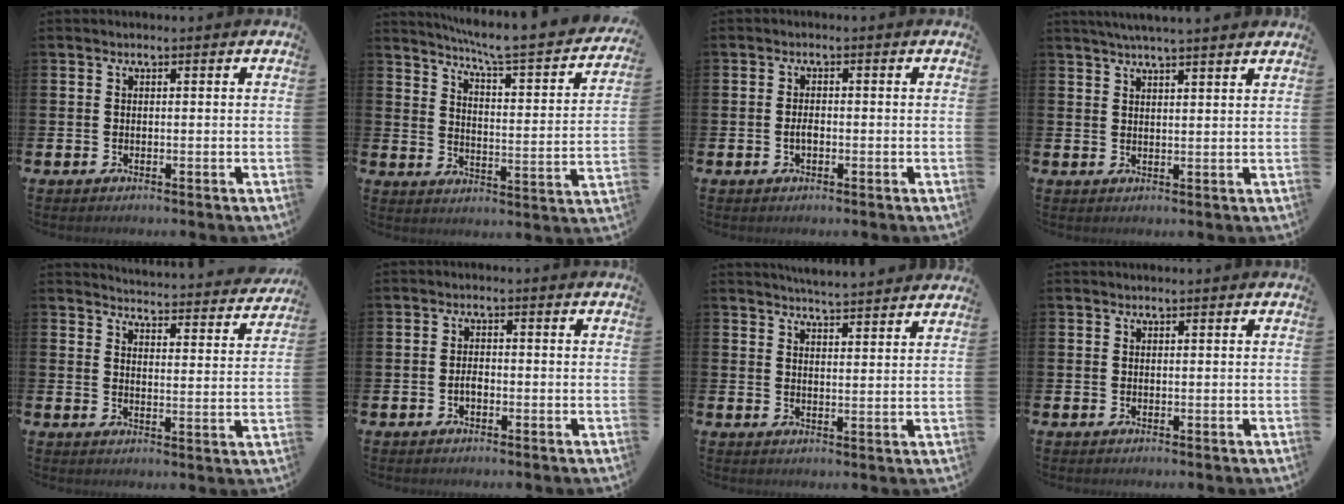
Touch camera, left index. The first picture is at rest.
{"total": 6.0, "force": [5.3, -0.2, 2.8], "torque": [-0.061, -0.053, 0.078]}
{"total": 1.5, "force": [-0.3, 0.8, 1.2], "torque": [-0.020, 0.000, -0.008]}
{"total": 3.7, "force": [3.6, -0.5, 1.0], "torque": [-0.024, -0.010, 0.065]}
{"total": 4.3, "force": [4.2, 0.1, 0.4], "torque": [-0.013, -0.042, 0.068]}
{"total": 1.5, "force": [-0.6, 0.8, 1.1], "torque": [-0.018, 0.001, -0.012]}
{"total": 4.8, "force": [4.7, -0.4, 0.1], "torque": [-0.007, -0.031, 0.084]}
{"total": 0.0}